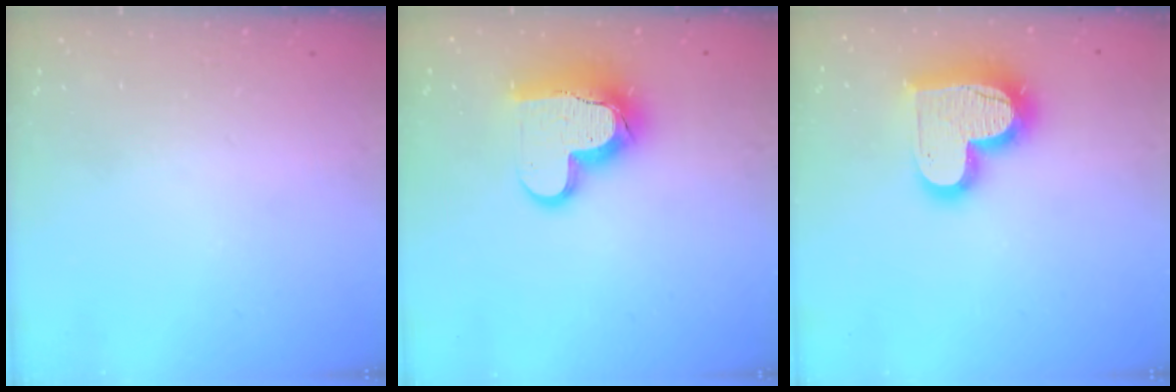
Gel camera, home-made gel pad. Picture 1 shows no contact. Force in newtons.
{"total": 15.5, "press": 15.4, "slide": 1.8}
{"total": 18.8, "press": 18.7, "slide": 1.6}